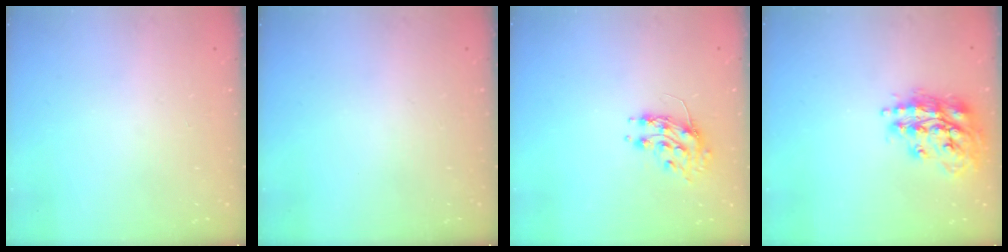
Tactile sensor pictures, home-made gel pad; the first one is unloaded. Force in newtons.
{"total": 0.0}
{"total": 7.9, "press": 7.9, "slide": 0.1}
{"total": 17.2, "press": 17.1, "slide": 1.5}